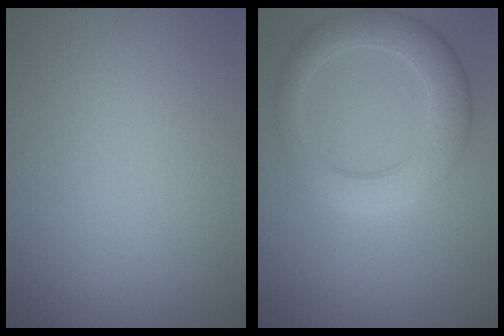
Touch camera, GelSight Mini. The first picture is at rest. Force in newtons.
{"total": 5.5, "press": 5.5, "slide": 0.3}